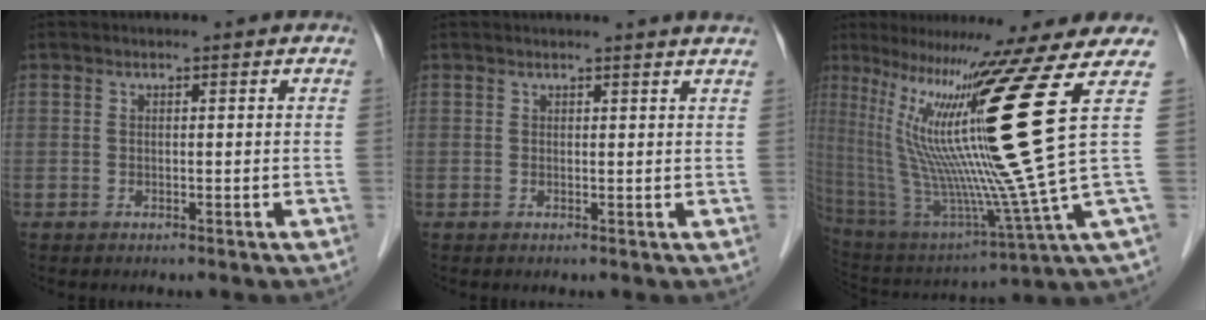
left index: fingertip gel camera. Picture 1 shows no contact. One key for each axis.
{"total": 3.2, "fx": 3.0, "fy": -0.5, "fz": 1.0, "tx": -0.018, "ty": -0.001, "tz": 0.025}
{"total": 21.1, "fx": 7.8, "fy": -3.6, "fz": 19.2, "tx": -0.330, "ty": -0.033, "tz": 0.122}